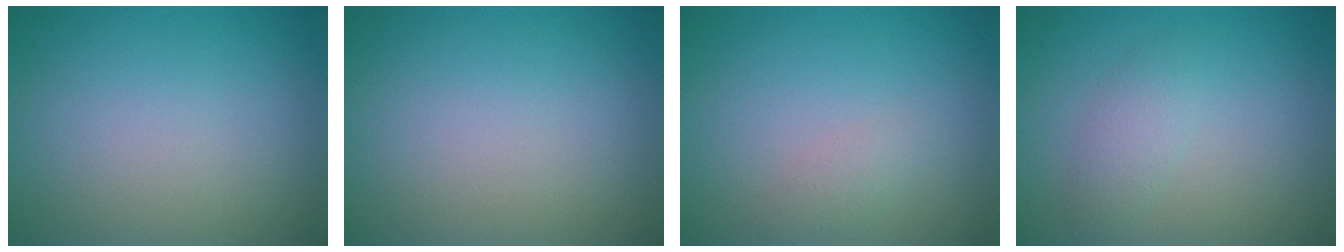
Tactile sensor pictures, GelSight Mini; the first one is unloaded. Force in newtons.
{"total": 0.0}
{"total": 1.1, "press": 1.1, "slide": 0.0}
{"total": 1.7, "press": 1.7, "slide": 0.0}